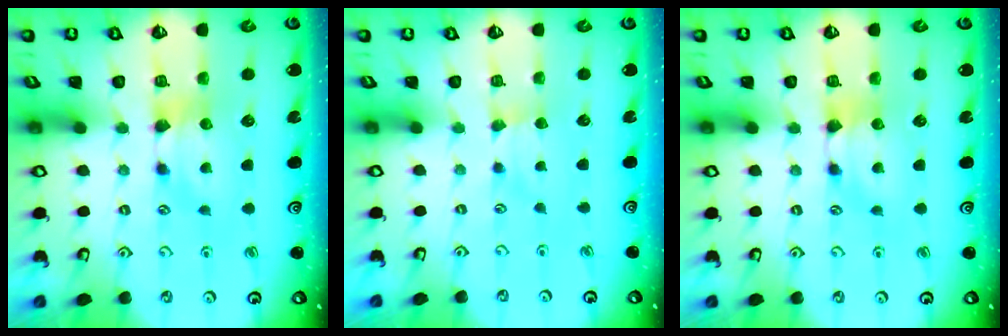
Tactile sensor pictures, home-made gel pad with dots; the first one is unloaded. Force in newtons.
{"total": 1.9, "press": 1.8, "slide": 0.6}
{"total": 0.6, "press": 0.1, "slide": 0.6}